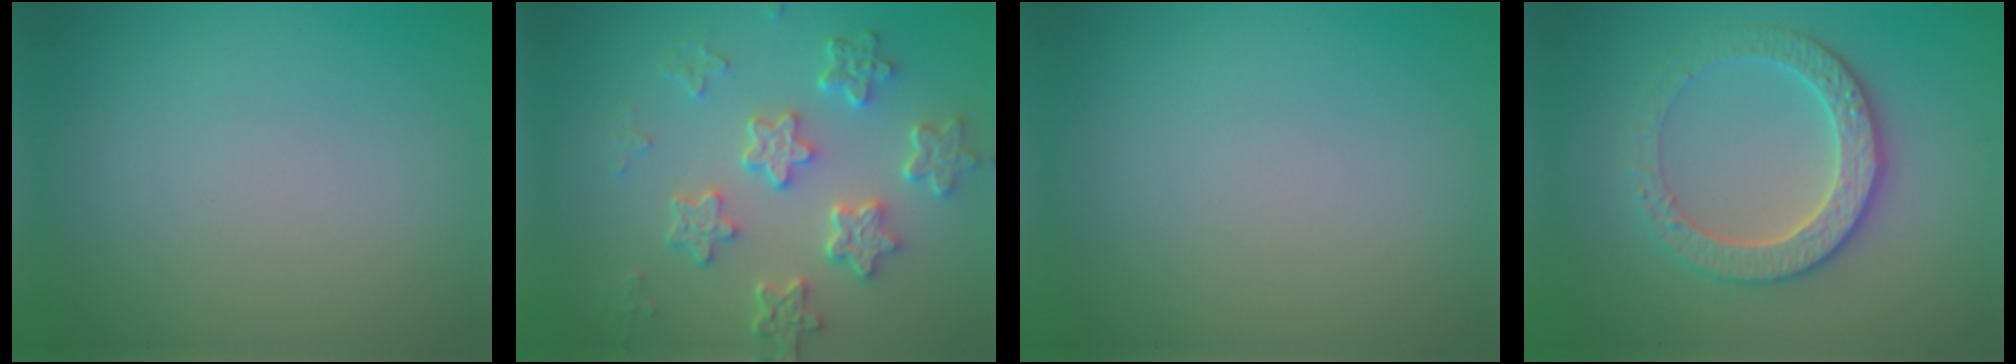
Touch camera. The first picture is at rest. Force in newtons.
{"total": 5.6, "press": 4.3, "slide": 3.6}
{"total": 0.0}
{"total": 3.8, "press": 3.6, "slide": 1.2}